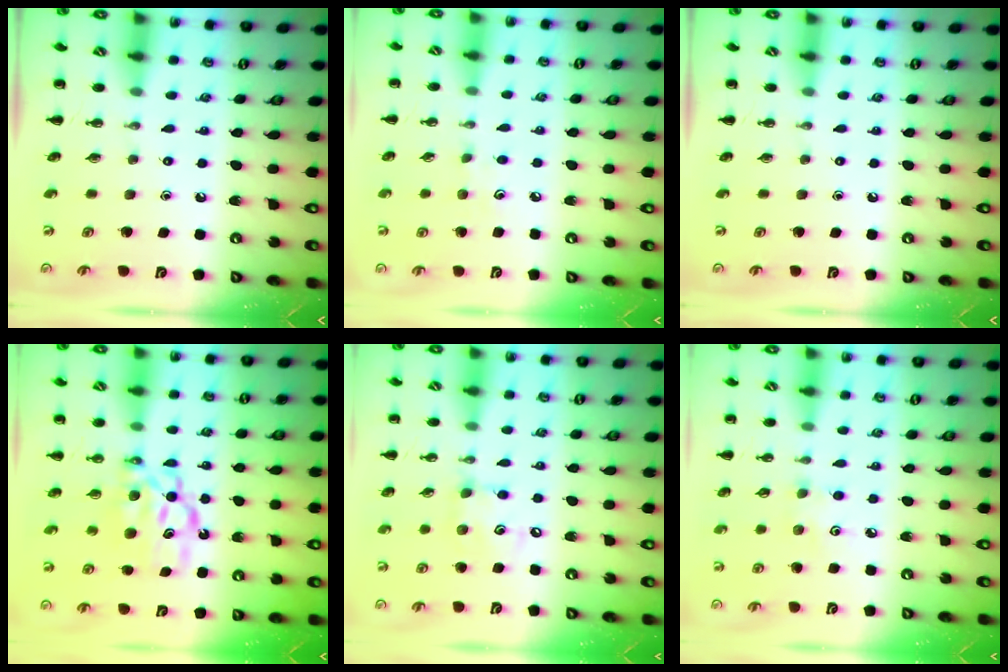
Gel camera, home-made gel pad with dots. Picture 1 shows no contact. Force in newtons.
{"total": 5.6, "press": 5.4, "slide": 1.6}
{"total": 0.0}
{"total": 7.6, "press": 7.5, "slide": 1.1}
{"total": 7.1, "press": 7.1, "slide": 0.7}
{"total": 3.9, "press": 3.8, "slide": 0.9}